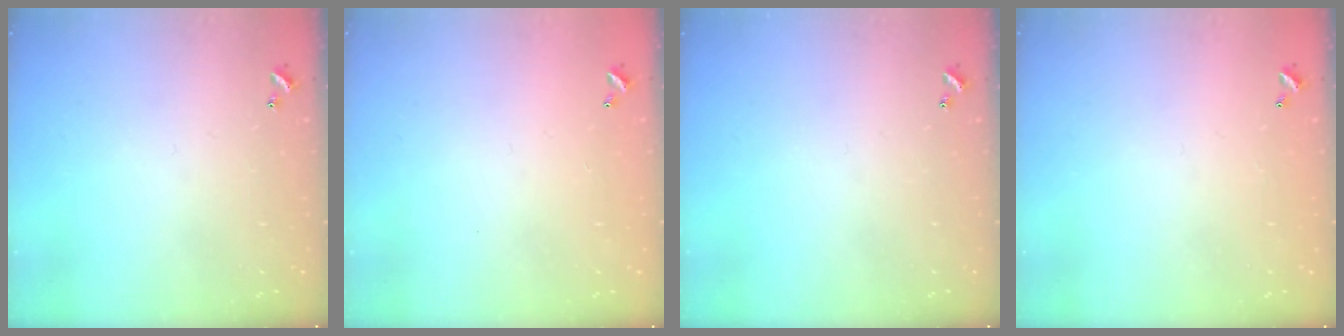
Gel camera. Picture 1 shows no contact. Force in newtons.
{"total": 2.9, "press": 2.9, "slide": 0.1}
{"total": 0.0}
{"total": 2.8, "press": 2.8, "slide": 0.1}